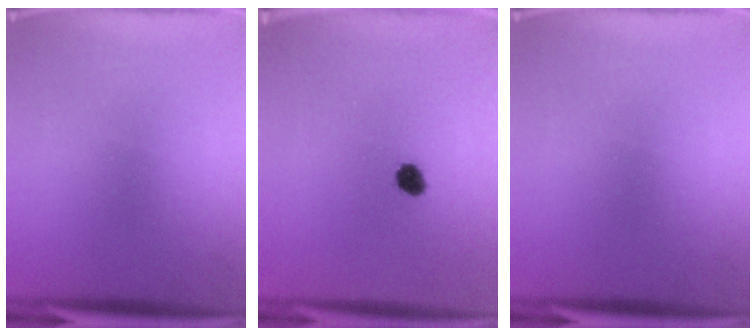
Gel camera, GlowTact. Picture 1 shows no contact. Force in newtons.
{"total": 2.8}
{"total": 0.0}